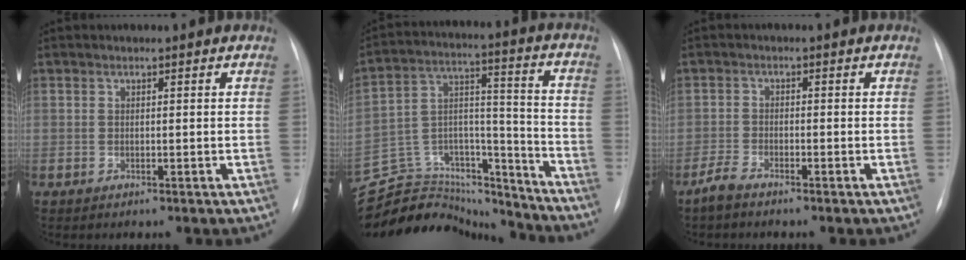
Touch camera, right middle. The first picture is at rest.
{"total": 21.6, "force": [-20.6, 5.7, 3.1], "torque": [-0.079, 0.064, -0.314]}
{"total": 2.5, "force": [-2.2, 0.2, 1.2], "torque": [-0.041, -0.008, -0.044]}